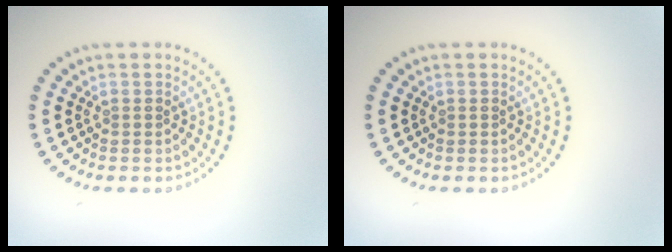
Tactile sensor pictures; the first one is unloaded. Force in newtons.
{"total": 0.0}